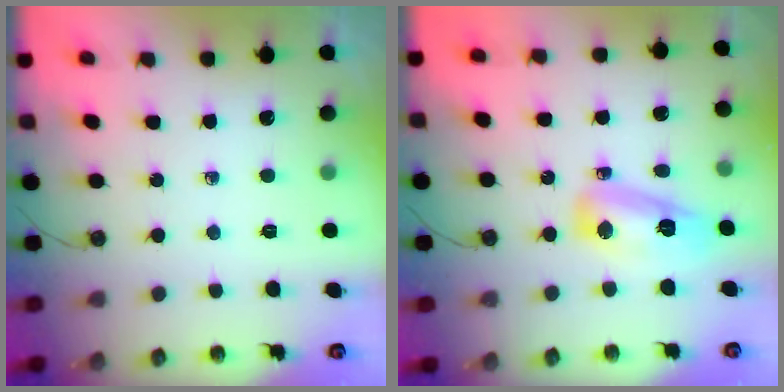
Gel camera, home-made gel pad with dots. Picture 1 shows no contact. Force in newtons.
{"total": 11.0, "press": 10.7, "slide": 2.7}